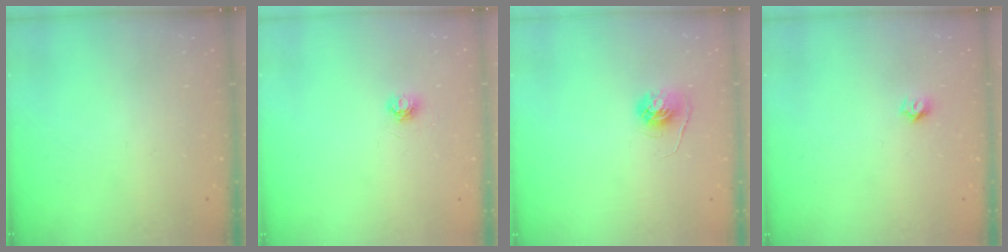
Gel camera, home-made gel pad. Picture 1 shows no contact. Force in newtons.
{"total": 4.5, "press": 4.5, "slide": 0.5}
{"total": 5.6, "press": 5.5, "slide": 0.4}
{"total": 5.5, "press": 5.5, "slide": 0.5}